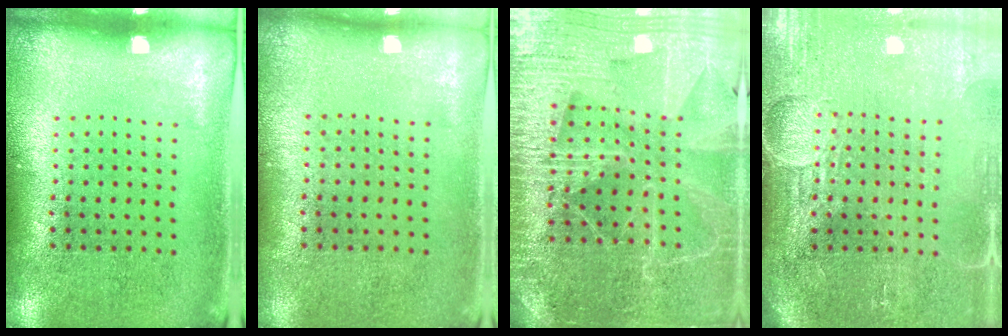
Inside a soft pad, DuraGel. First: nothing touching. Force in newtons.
{"total": 0.0}
{"total": 4.6, "press": 4.3, "slide": 1.8}
{"total": 3.7, "press": 3.4, "slide": 1.5}